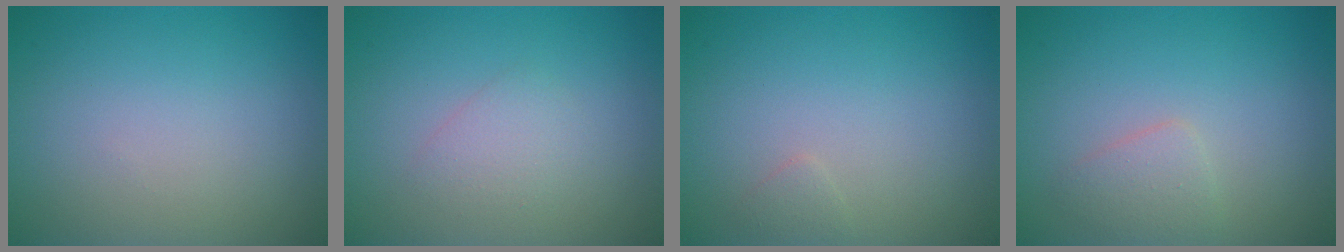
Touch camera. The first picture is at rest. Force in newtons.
{"total": 1.6, "press": 1.6, "slide": 0.0}
{"total": 0.6, "press": 0.6, "slide": 0.0}
{"total": 1.6, "press": 1.6, "slide": 0.0}